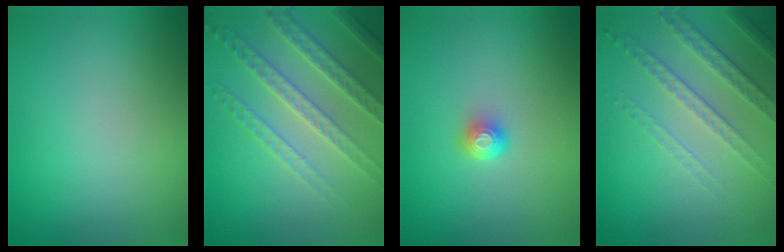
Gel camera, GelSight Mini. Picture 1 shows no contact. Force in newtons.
{"total": 4.4, "press": 4.2, "slide": 1.1}
{"total": 1.6, "press": 1.2, "slide": 1.1}
{"total": 4.7, "press": 3.2, "slide": 3.4}